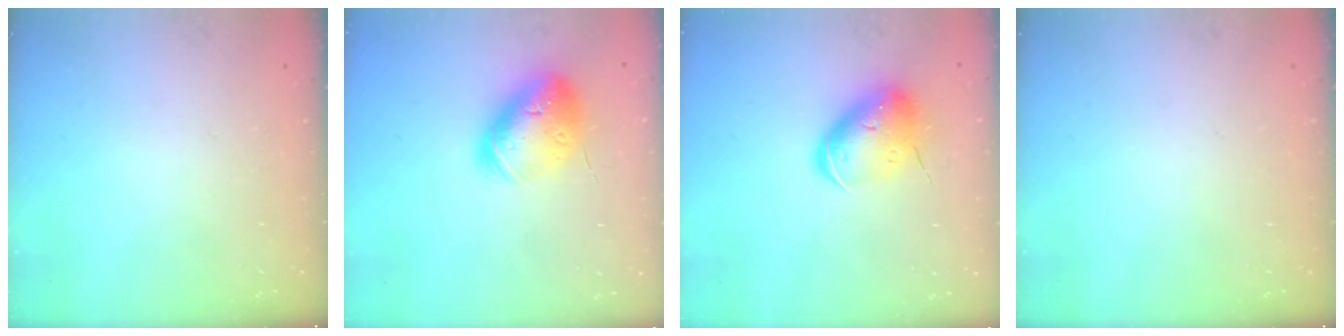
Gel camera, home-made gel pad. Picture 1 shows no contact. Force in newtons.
{"total": 19.2, "press": 18.9, "slide": 3.0}
{"total": 11.6, "press": 11.5, "slide": 1.9}
{"total": 0.0}